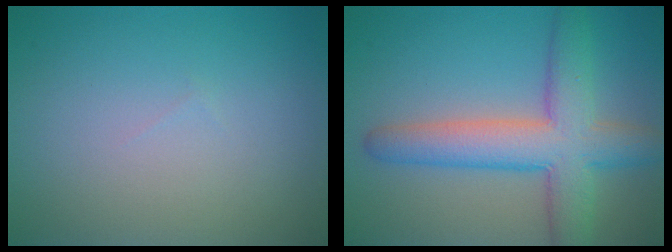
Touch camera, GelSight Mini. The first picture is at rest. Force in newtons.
{"total": 7.4, "press": 7.4, "slide": 0.2}